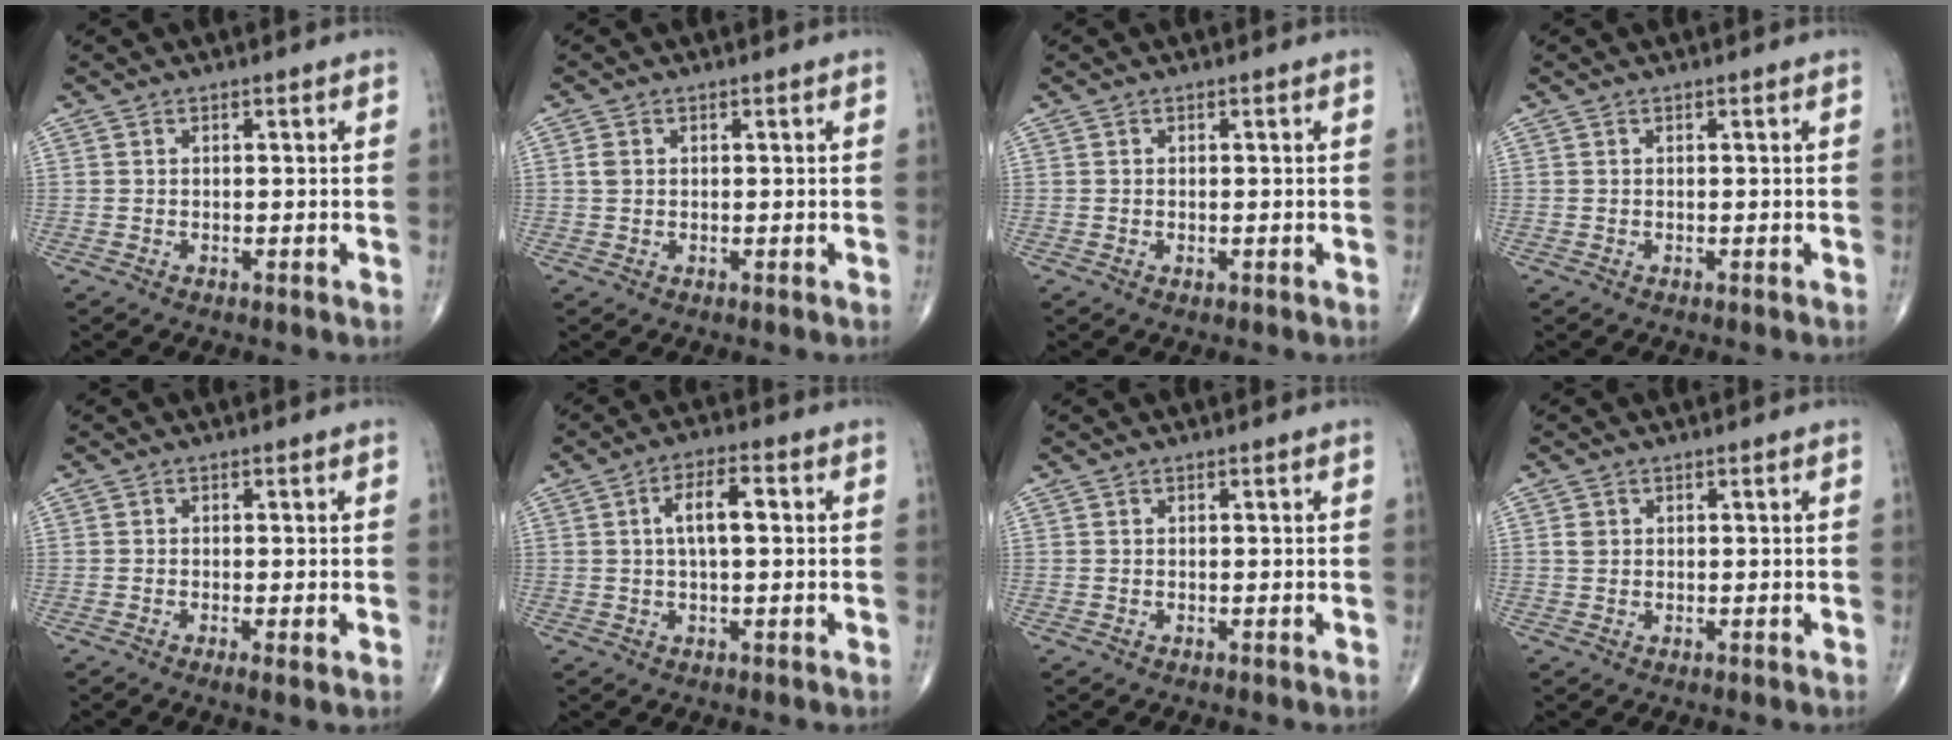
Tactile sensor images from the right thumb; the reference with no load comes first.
{"total": 1.4, "force": [0.2, 1.1, 0.8], "torque": [-0.018, 0.004, 0.006]}
{"total": 0.6, "force": [-0.2, 0.3, 0.5], "torque": [-0.009, -0.001, -0.002]}
{"total": 0.0}
{"total": 1.6, "force": [-0.5, 0.1, 1.5], "torque": [-0.035, -0.008, -0.015]}
{"total": 6.2, "force": [0.9, 2.4, 5.6], "torque": [-0.095, 0.013, 0.010]}
{"total": 0.0}
{"total": 1.3, "force": [0.3, 1.1, 0.6], "torque": [-0.009, 0.002, 0.007]}